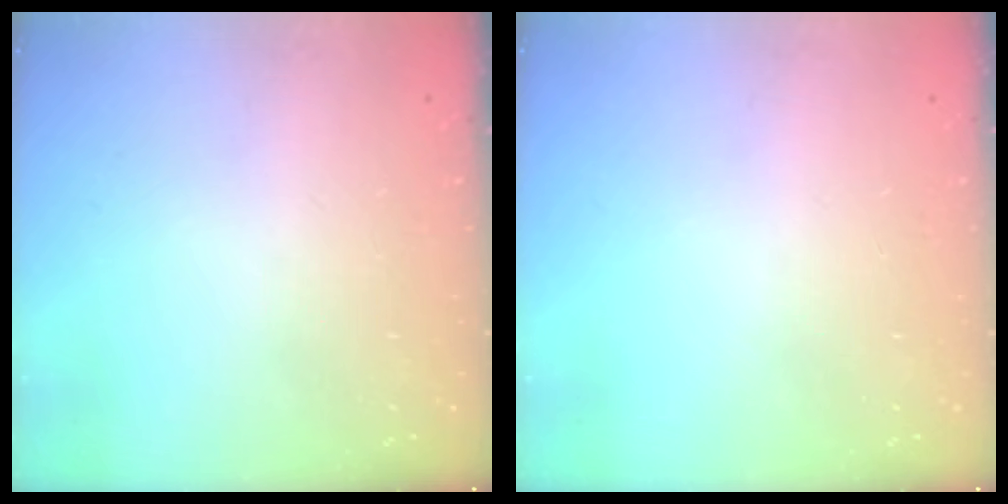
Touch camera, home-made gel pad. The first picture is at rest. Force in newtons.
{"total": 0.0}